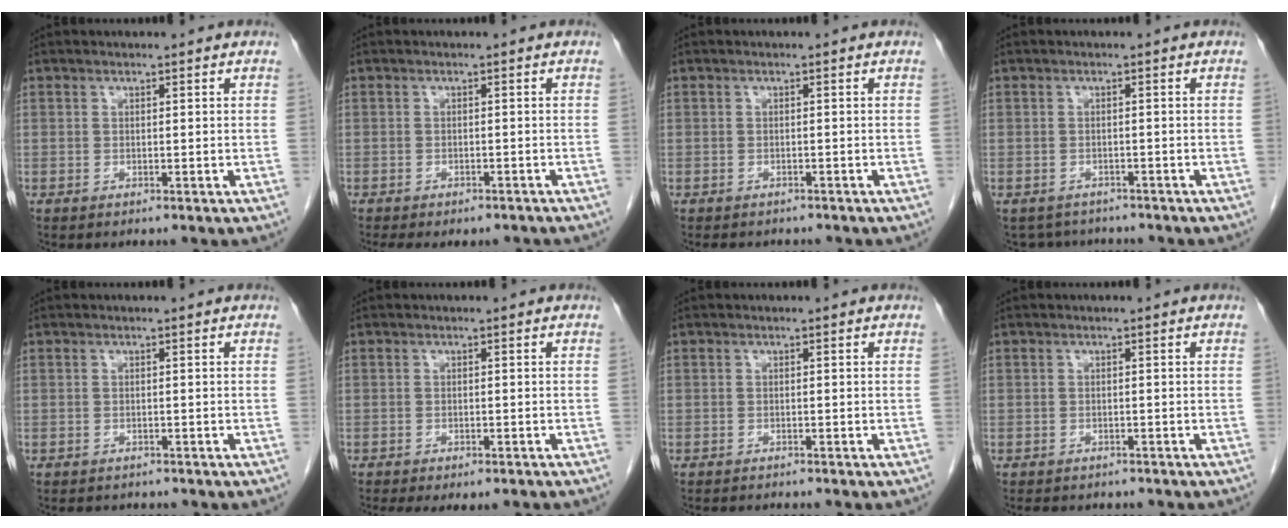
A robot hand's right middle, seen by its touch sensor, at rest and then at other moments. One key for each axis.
{"total": 7.2, "fx": -6.1, "fy": 2.8, "fz": 2.8, "tx": -0.036, "ty": 0.004, "tz": -0.075}
{"total": 5.1, "fx": -4.4, "fy": 2.0, "fz": 1.6, "tx": -0.019, "ty": -0.001, "tz": -0.053}
{"total": 5.6, "fx": -5.1, "fy": 2.2, "fz": 0.5, "tx": -0.002, "ty": 0.005, "tz": -0.065}
{"total": 3.2, "fx": -2.8, "fy": 1.3, "fz": 0.6, "tx": -0.010, "ty": -0.003, "tz": -0.035}
{"total": 7.2, "fx": -6.1, "fy": 2.1, "fz": 3.1, "tx": -0.038, "ty": -0.002, "tz": -0.079}
{"total": 3.5, "fx": -3.3, "fy": 0.4, "fz": 1.1, "tx": -0.013, "ty": -0.006, "tz": -0.044}
{"total": 6.5, "fx": -5.7, "fy": 2.5, "fz": 2.0, "tx": -0.026, "ty": 0.002, "tz": -0.069}